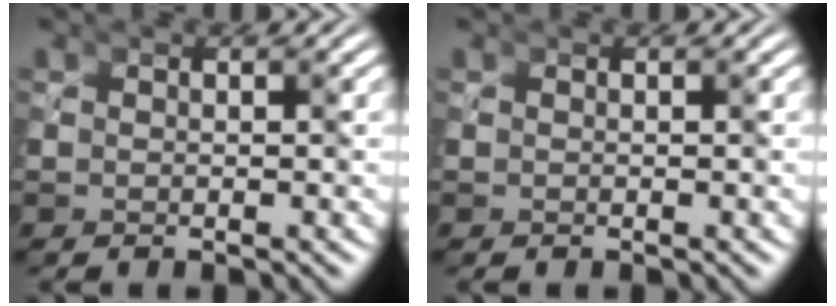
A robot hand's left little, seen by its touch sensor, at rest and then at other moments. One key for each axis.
{"total": 0.0}